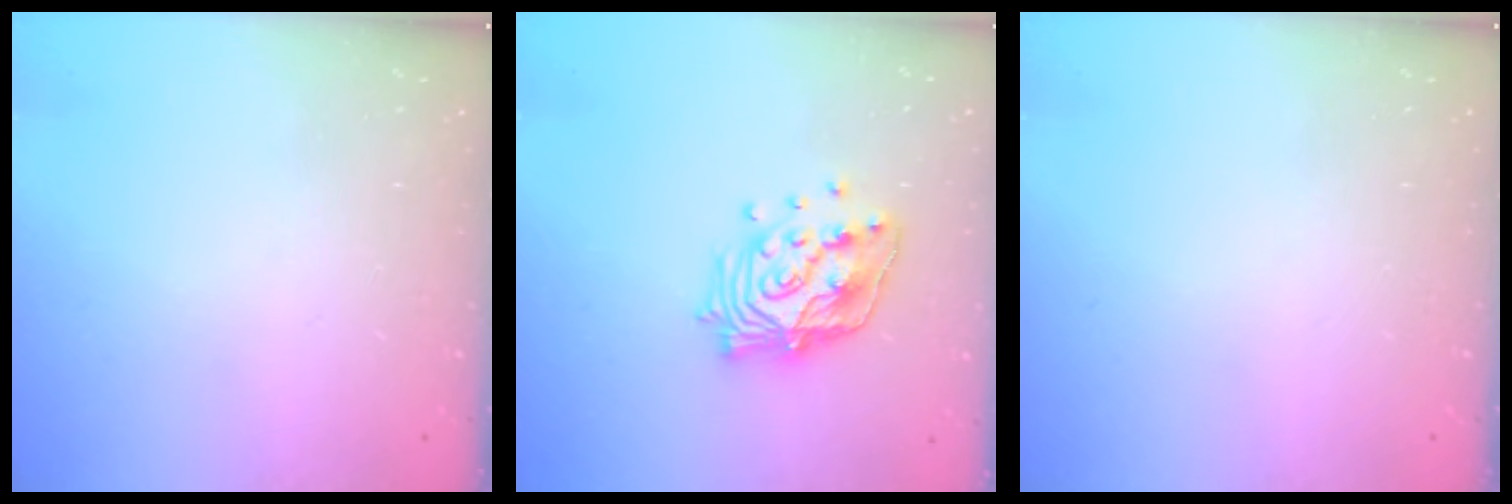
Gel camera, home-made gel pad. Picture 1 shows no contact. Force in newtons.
{"total": 17.5, "press": 17.2, "slide": 2.8}
{"total": 0.0}